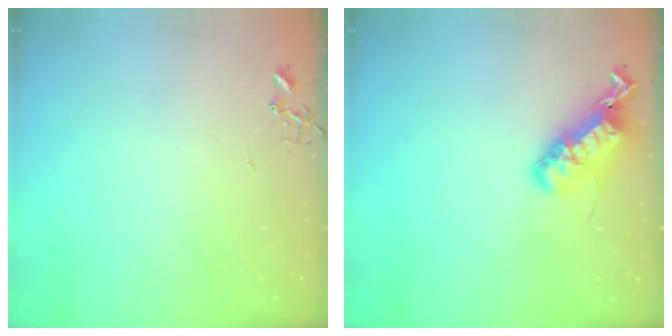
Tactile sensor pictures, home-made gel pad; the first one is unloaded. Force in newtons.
{"total": 19.9, "press": 19.9, "slide": 0.3}